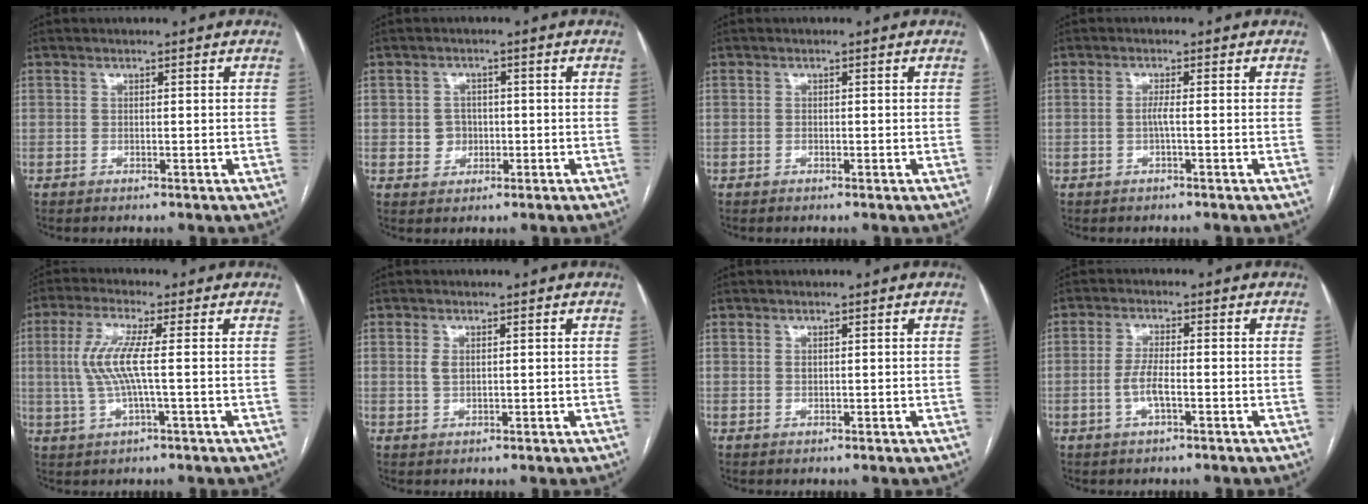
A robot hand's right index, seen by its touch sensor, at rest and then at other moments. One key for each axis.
{"total": 3.0, "fx": -0.3, "fy": 2.9, "fz": 0.8, "tx": -0.005, "ty": 0.007, "tz": -0.001}
{"total": 0.0}
{"total": 1.4, "fx": -0.3, "fy": -0.1, "fz": 1.3, "tx": -0.026, "ty": 0.001, "tz": -0.007}
{"total": 7.1, "fx": 0.4, "fy": 0.8, "fz": 7.1, "tx": -0.157, "ty": 0.008, "tz": 0.006}
{"total": 1.8, "fx": 0.4, "fy": 1.1, "fz": 1.4, "tx": -0.028, "ty": 0.001, "tz": 0.009}
{"total": 0.6, "fx": 0.2, "fy": 0.4, "fz": 0.4, "tx": -0.006, "ty": 0.000, "tz": 0.004}
{"total": 3.8, "fx": -1.2, "fy": 0.8, "fz": 3.5, "tx": -0.076, "ty": -0.001, "tz": -0.022}